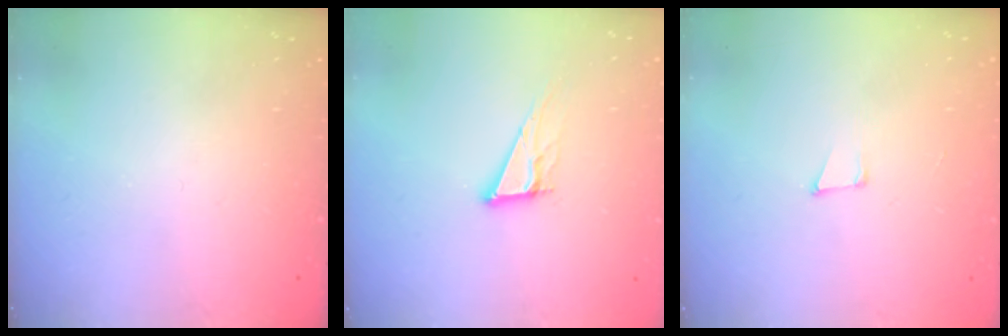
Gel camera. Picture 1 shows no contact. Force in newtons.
{"total": 8.6, "press": 8.3, "slide": 2.4}
{"total": 4.2, "press": 3.2, "slide": 2.7}